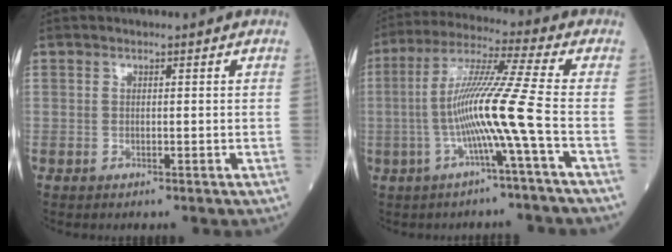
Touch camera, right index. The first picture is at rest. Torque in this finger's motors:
{"motor_torque": [1.50, -0.52, 0.84, 0.21]}